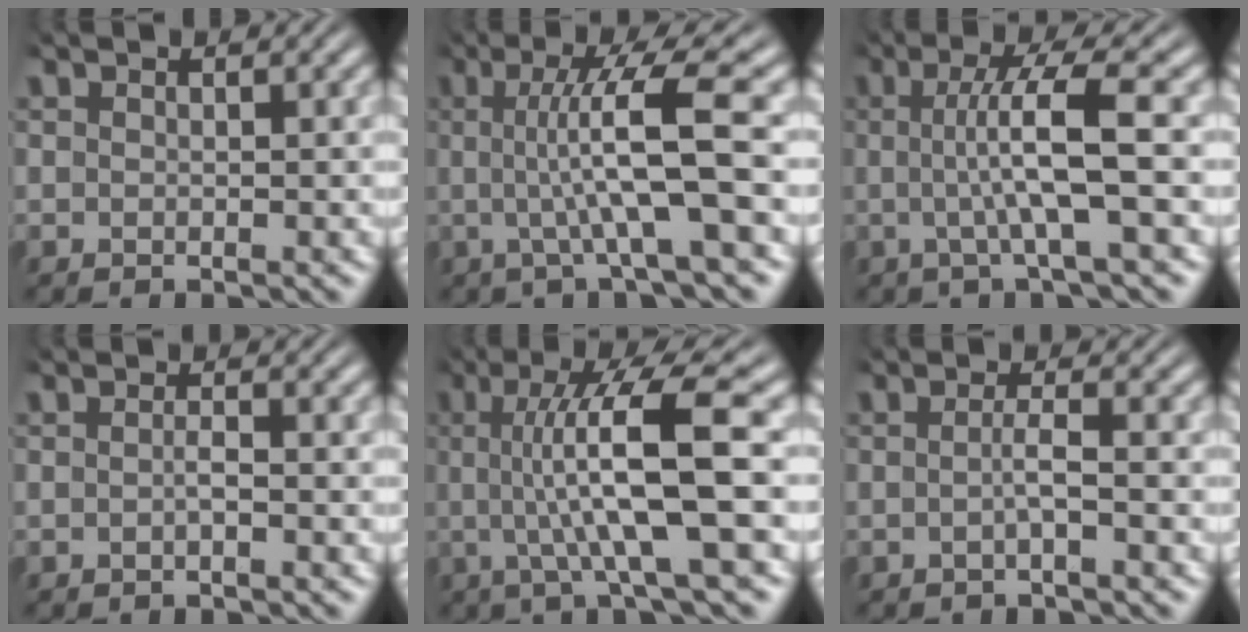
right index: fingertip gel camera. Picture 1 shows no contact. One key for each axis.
{"total": 6.5, "fx": 1.1, "fy": 0.3, "fz": 6.4, "tx": -0.104, "ty": 0.009, "tz": 0.015}
{"total": 5.2, "fx": 0.6, "fy": 0.2, "fz": 5.2, "tx": -0.088, "ty": 0.008, "tz": 0.007}
{"total": 1.0, "fx": -0.6, "fy": 0.0, "fz": 0.8, "tx": -0.016, "ty": -0.001, "tz": -0.011}
{"total": 8.8, "fx": 1.6, "fy": 1.3, "fz": 8.5, "tx": -0.143, "ty": 0.013, "tz": 0.022}
{"total": 1.7, "fx": -0.9, "fy": -0.4, "fz": 1.4, "tx": -0.028, "ty": -0.003, "tz": -0.015}